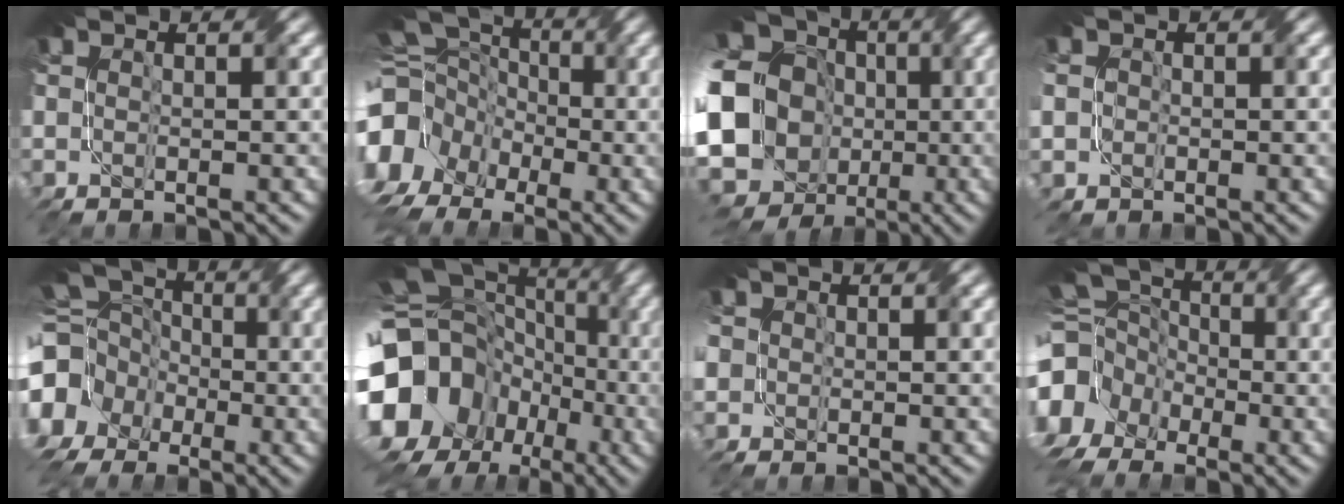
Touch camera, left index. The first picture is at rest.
{"total": 15.9, "force": [-6.2, 13.4, 5.9], "torque": [-0.154, -0.013, -0.125]}
{"total": 23.1, "force": [-2.9, 20.9, 9.4], "torque": [-0.205, 0.010, -0.107]}
{"total": 2.9, "force": [0.6, 2.7, 0.6], "torque": [-0.023, 0.010, 0.002]}
{"total": 15.1, "force": [-3.4, 13.3, 6.2], "torque": [-0.178, -0.005, -0.083]}
{"total": 19.8, "force": [-4.8, 17.5, 7.9], "torque": [-0.185, -0.015, -0.115]}
{"total": 3.2, "force": [-0.2, 2.8, 1.6], "torque": [-0.046, 0.002, -0.001]}
{"total": 13.2, "force": [-4.8, 11.0, 5.6], "torque": [-0.144, -0.009, -0.102]}